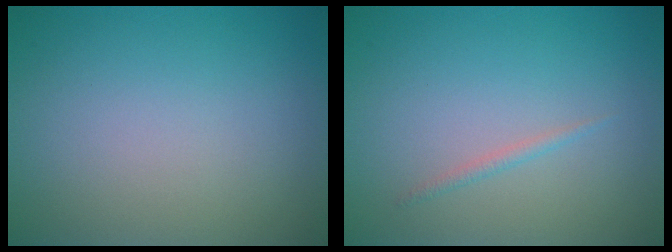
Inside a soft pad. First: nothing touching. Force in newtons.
{"total": 0.7, "press": 0.7, "slide": 0.1}